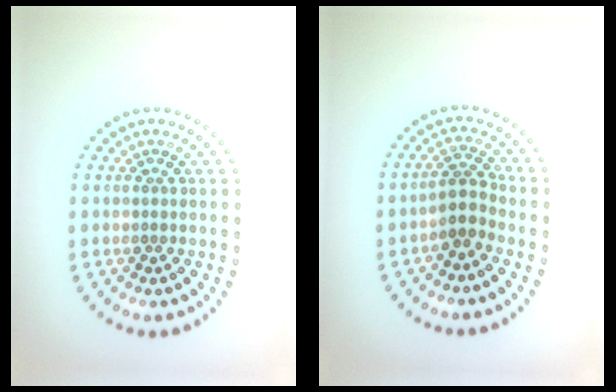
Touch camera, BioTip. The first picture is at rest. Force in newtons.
{"total": 2.2, "press": 1.8, "slide": 1.3}